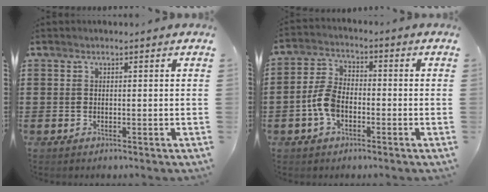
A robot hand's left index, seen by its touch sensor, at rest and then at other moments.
{"total": 5.5, "force": [-1.9, 3.3, 4.0], "torque": [-0.112, -0.001, -0.046]}